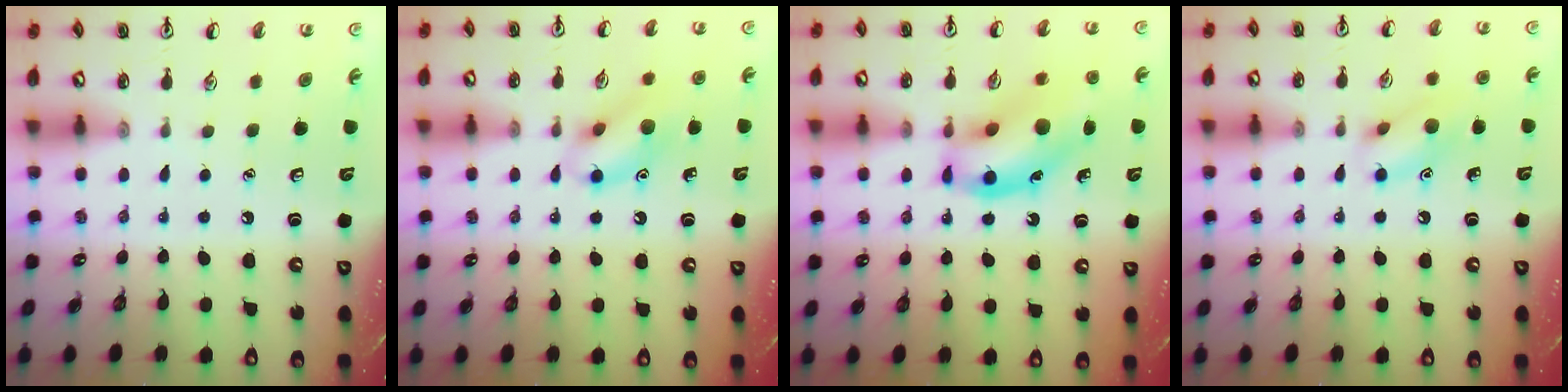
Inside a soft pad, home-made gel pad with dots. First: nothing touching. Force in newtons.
{"total": 11.5, "press": 11.4, "slide": 1.2}
{"total": 15.9, "press": 15.7, "slide": 2.3}
{"total": 10.0, "press": 9.9, "slide": 0.8}